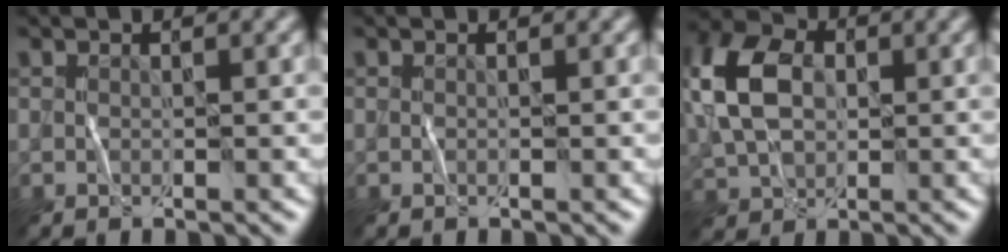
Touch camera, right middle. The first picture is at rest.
{"total": 0.0}
{"total": 8.5, "force": [0.9, 6.0, 5.9], "torque": [-0.152, 0.021, 0.003]}